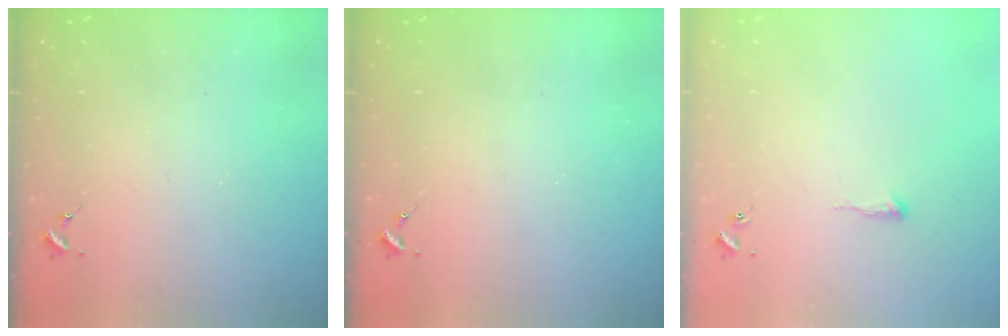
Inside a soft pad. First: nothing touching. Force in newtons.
{"total": 0.0}
{"total": 3.9, "press": 3.8, "slide": 0.7}